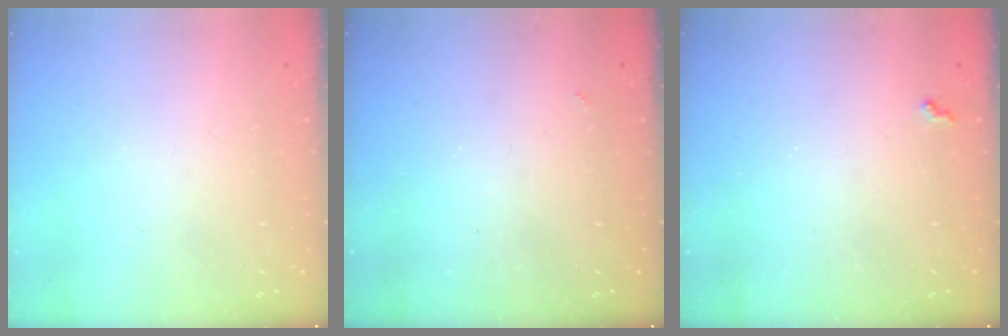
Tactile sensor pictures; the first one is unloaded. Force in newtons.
{"total": 2.5, "press": 2.5, "slide": 0.5}
{"total": 4.6, "press": 4.6, "slide": 0.7}